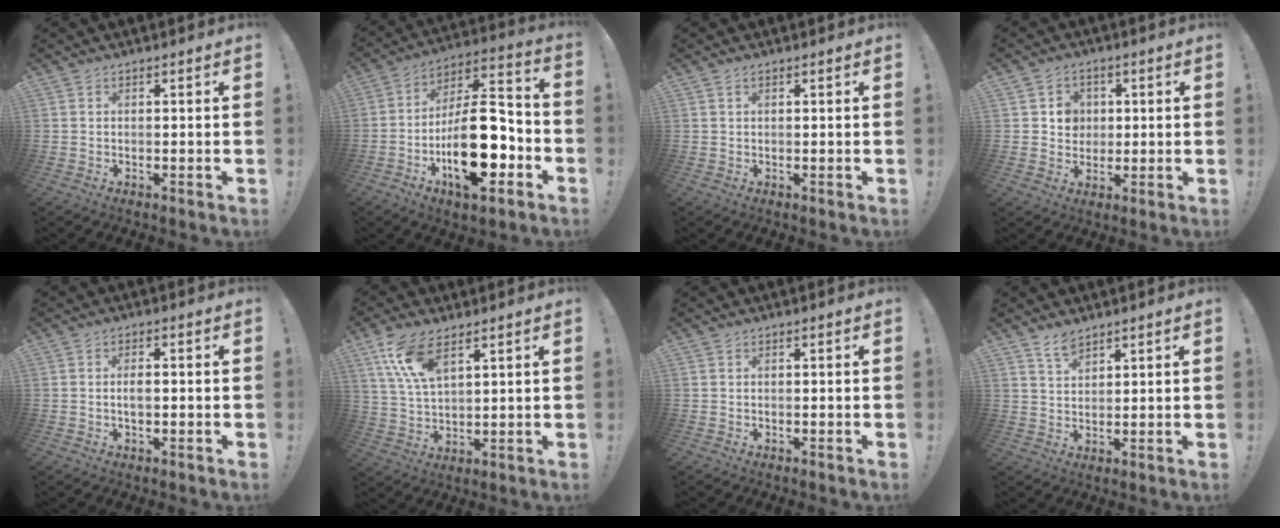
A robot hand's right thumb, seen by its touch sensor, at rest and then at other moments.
{"total": 22.8, "force": [-7.3, 10.1, 19.1], "torque": [-0.317, 0.045, -0.110]}
{"total": 0.7, "force": [0.4, 0.4, 0.5], "torque": [-0.012, 0.002, 0.008]}
{"total": 6.3, "force": [1.4, 6.0, 1.5], "torque": [-0.023, -0.005, 0.029]}
{"total": 2.3, "force": [-0.4, 1.0, 2.1], "torque": [-0.038, 0.005, -0.008]}
{"total": 10.9, "force": [6.8, 4.6, 7.2], "torque": [-0.149, -0.024, 0.128]}
{"total": 0.0}
{"total": 4.2, "force": [3.5, 1.6, 1.7], "torque": [-0.034, -0.019, 0.064]}